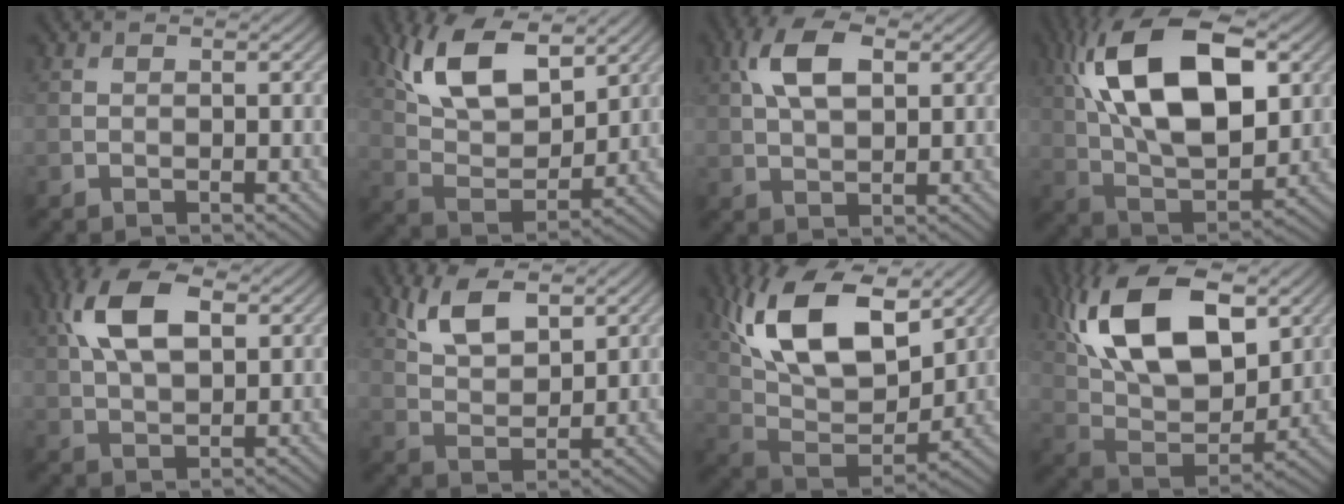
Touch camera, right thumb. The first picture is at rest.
{"total": 12.1, "force": [6.8, 5.4, 8.4], "torque": [-0.174, 0.004, 0.130]}
{"total": 7.2, "force": [2.4, 3.7, 5.7], "torque": [-0.124, 0.011, 0.041]}
{"total": 18.4, "force": [5.8, 9.3, 14.8], "torque": [-0.288, 0.035, 0.087]}
{"total": 9.9, "force": [3.4, 5.1, 7.8], "torque": [-0.174, 0.017, 0.059]}
{"total": 6.9, "force": [4.1, 2.9, 4.7], "torque": [-0.105, -0.001, 0.085]}
{"total": 16.4, "force": [7.7, 8.2, 12.0], "torque": [-0.245, 0.010, 0.133]}
{"total": 17.5, "force": [7.4, 9.0, 13.0], "torque": [-0.269, 0.020, 0.126]}